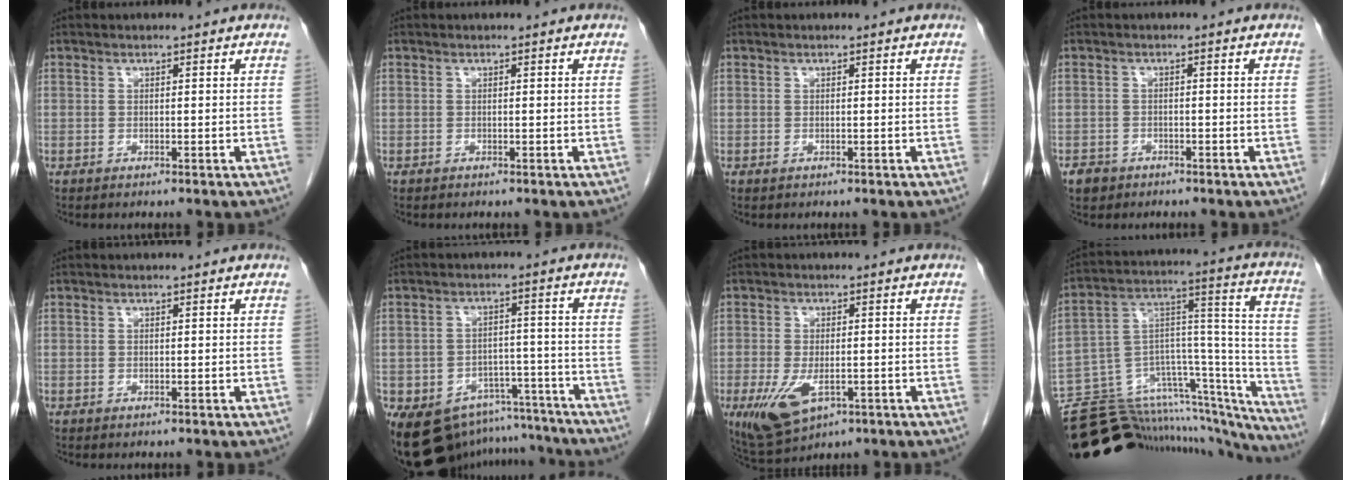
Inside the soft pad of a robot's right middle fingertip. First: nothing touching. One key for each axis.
{"total": 0.0}
{"total": 0.0}
{"total": 2.2, "fx": -1.5, "fy": 1.6, "fz": 0.4, "tx": -0.012, "ty": 0.005, "tz": -0.022}
{"total": 0.0}
{"total": 16.0, "fx": -12.8, "fy": 8.6, "fz": 4.4, "tx": -0.084, "ty": 0.035, "tz": -0.163}
{"total": 7.6, "fx": -3.0, "fy": 3.7, "fz": 6.0, "tx": -0.115, "ty": -0.013, "tz": -0.038}
{"total": 29.2, "fx": -26.2, "fy": 6.9, "fz": 11.0, "tx": -0.114, "ty": 0.057, "tz": -0.379}